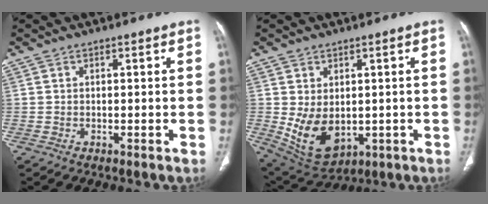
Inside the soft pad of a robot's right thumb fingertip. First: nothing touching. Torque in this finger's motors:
{"motor_torque": [0.31, 0.28, 0.59, -0.40, 0.11]}